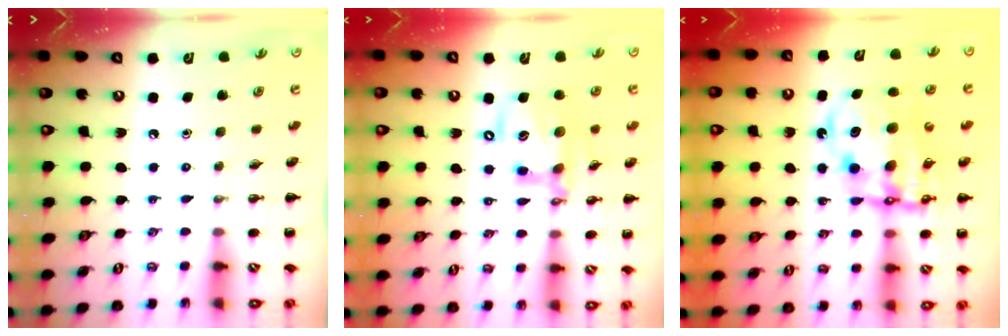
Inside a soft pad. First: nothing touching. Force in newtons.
{"total": 15.0, "press": 14.7, "slide": 3.2}
{"total": 14.6, "press": 14.2, "slide": 3.6}